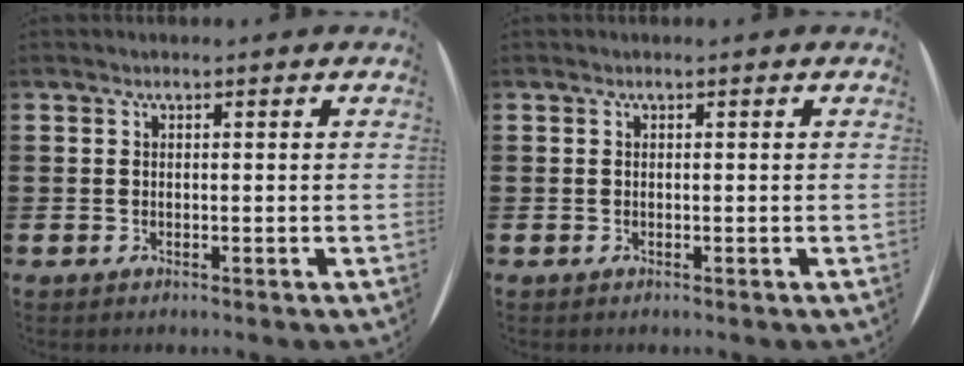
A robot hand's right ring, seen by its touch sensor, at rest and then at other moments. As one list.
[{"total": 0.0}]